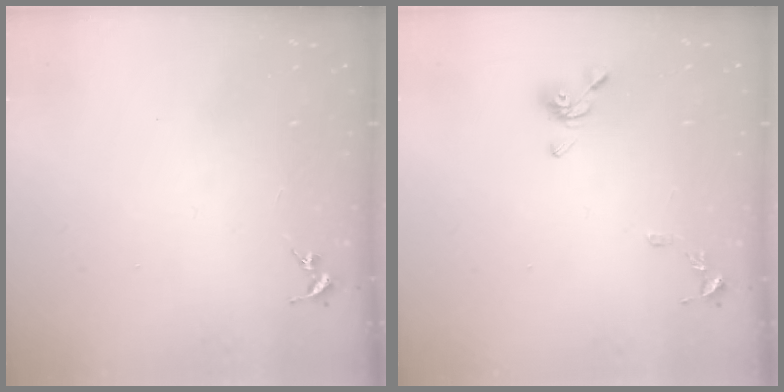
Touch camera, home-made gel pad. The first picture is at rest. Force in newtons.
{"total": 9.4, "press": 9.4, "slide": 1.0}